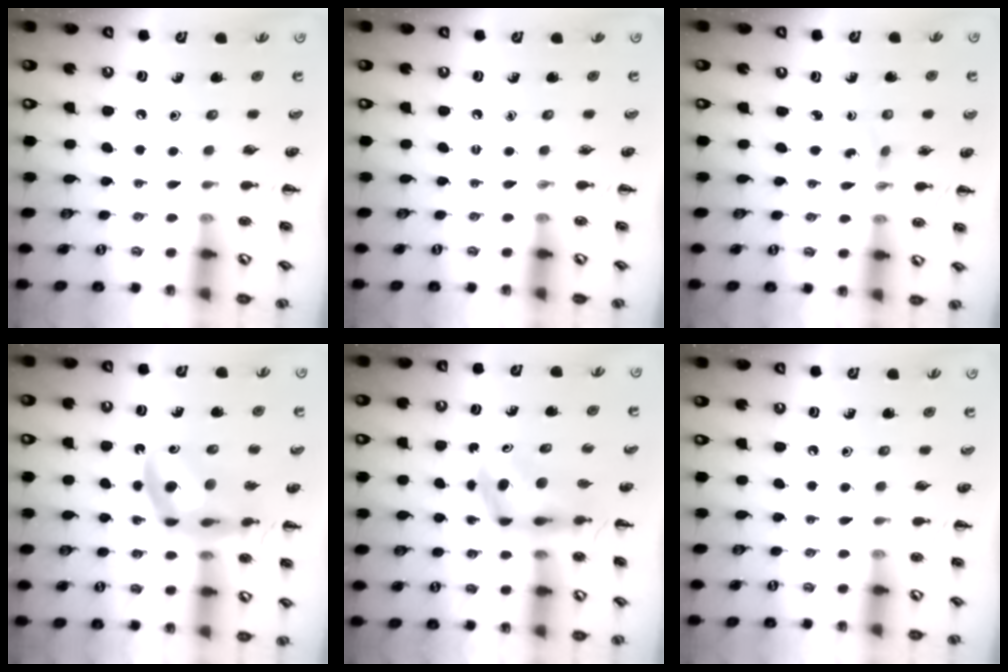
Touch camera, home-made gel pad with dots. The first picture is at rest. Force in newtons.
{"total": 0.0}
{"total": 1.5, "press": 1.4, "slide": 0.6}
{"total": 12.6, "press": 12.1, "slide": 3.5}
{"total": 4.8, "press": 4.7, "slide": 0.7}
{"total": 0.0}